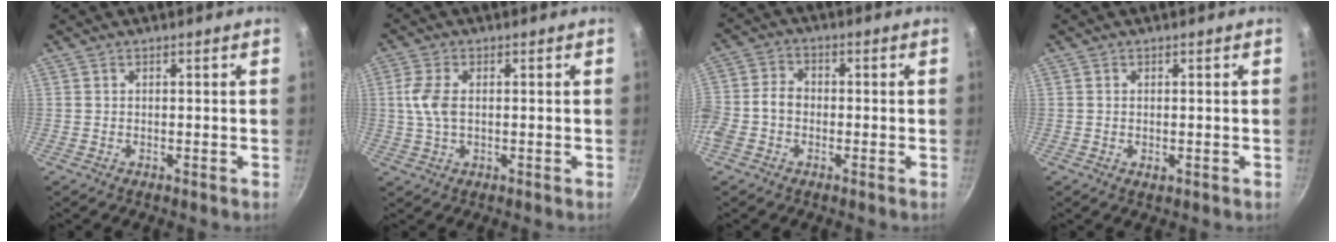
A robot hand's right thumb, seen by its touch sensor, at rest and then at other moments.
{"total": 5.5, "force": [0.5, 3.2, 4.5], "torque": [-0.098, 0.005, 0.008]}
{"total": 6.9, "force": [-1.7, 5.3, 4.0], "torque": [-0.079, 0.030, -0.047]}
{"total": 1.1, "force": [0.0, 0.7, 0.9], "torque": [-0.014, -0.001, -0.001]}